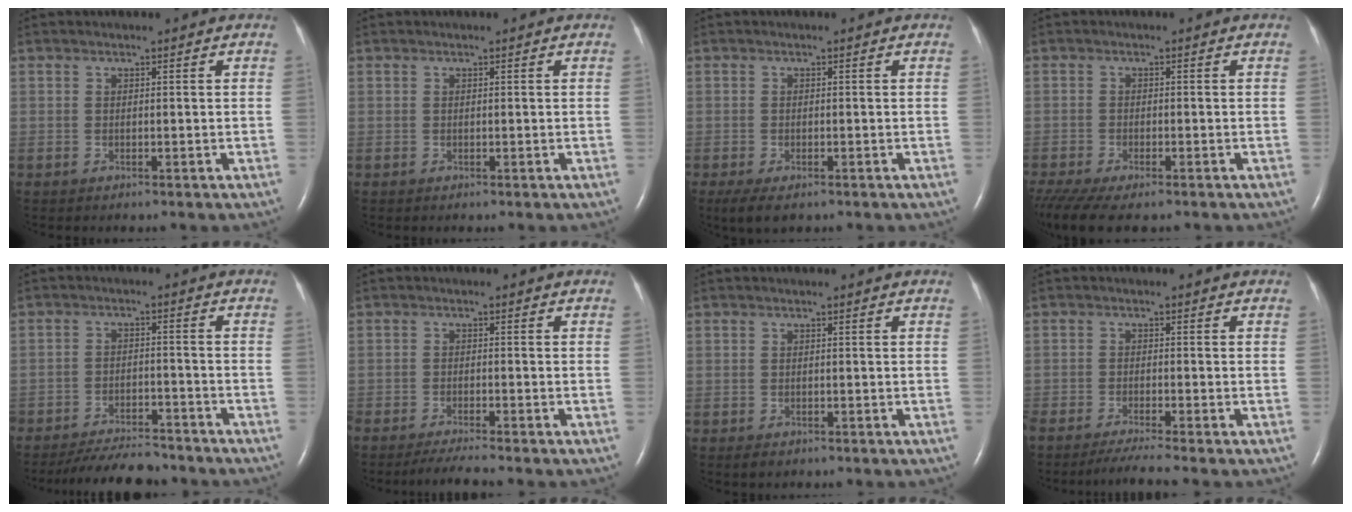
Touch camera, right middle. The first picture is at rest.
{"total": 0.0}
{"total": 3.6, "force": [-2.3, 1.3, 2.4], "torque": [-0.049, -0.010, -0.035]}
{"total": 9.6, "force": [-7.6, 2.5, 5.3], "torque": [-0.094, -0.015, -0.119]}
{"total": 9.7, "force": [-8.9, 2.1, 3.1], "torque": [-0.045, -0.008, -0.136]}
{"total": 4.4, "force": [-3.8, -0.5, 2.0], "torque": [-0.038, -0.015, -0.067]}
{"total": 1.2, "force": [-0.8, 0.6, 0.6], "torque": [-0.014, -0.001, -0.009]}
{"total": 4.9, "force": [-4.2, -0.9, 2.5], "torque": [-0.043, -0.017, -0.073]}